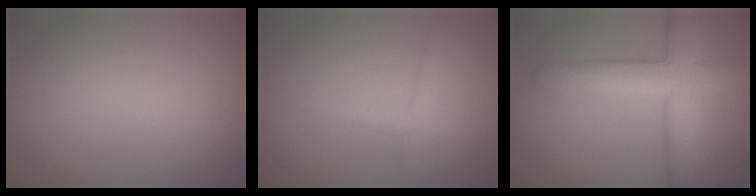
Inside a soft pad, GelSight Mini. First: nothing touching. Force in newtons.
{"total": 1.5, "press": 1.5, "slide": 0.1}
{"total": 7.5, "press": 7.4, "slide": 0.3}